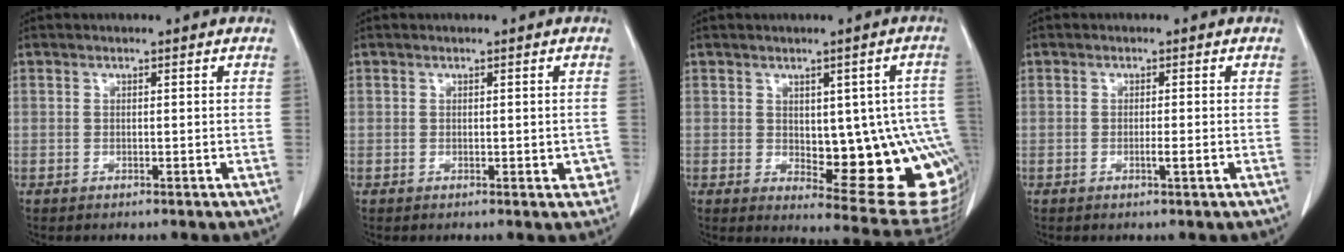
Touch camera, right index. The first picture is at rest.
{"total": 2.3, "force": [-0.4, 1.4, 1.8], "torque": [-0.006, 0.006, -0.001]}
{"total": 17.1, "force": [-2.2, 6.1, 15.8], "torque": [-0.127, 0.015, 0.000]}
{"total": 1.4, "force": [-0.4, -0.1, 1.4], "torque": [-0.025, -0.001, -0.005]}